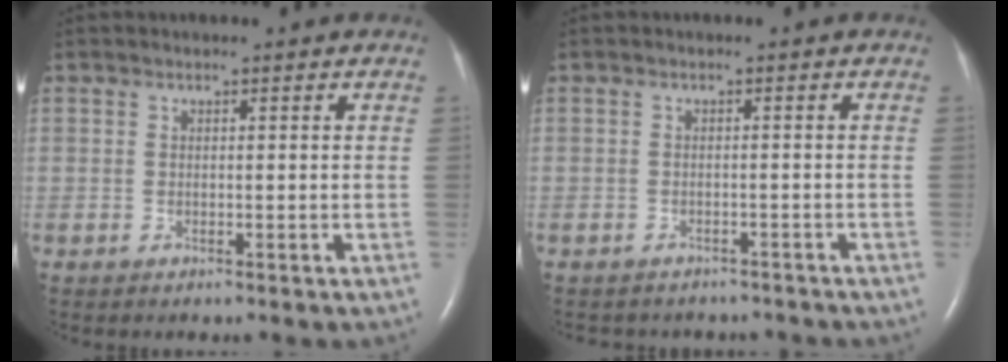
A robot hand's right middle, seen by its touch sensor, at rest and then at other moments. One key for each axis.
{"total": 6.7, "fx": -6.0, "fy": 2.7, "fz": 1.0, "tx": -0.013, "ty": 0.005, "tz": -0.064}